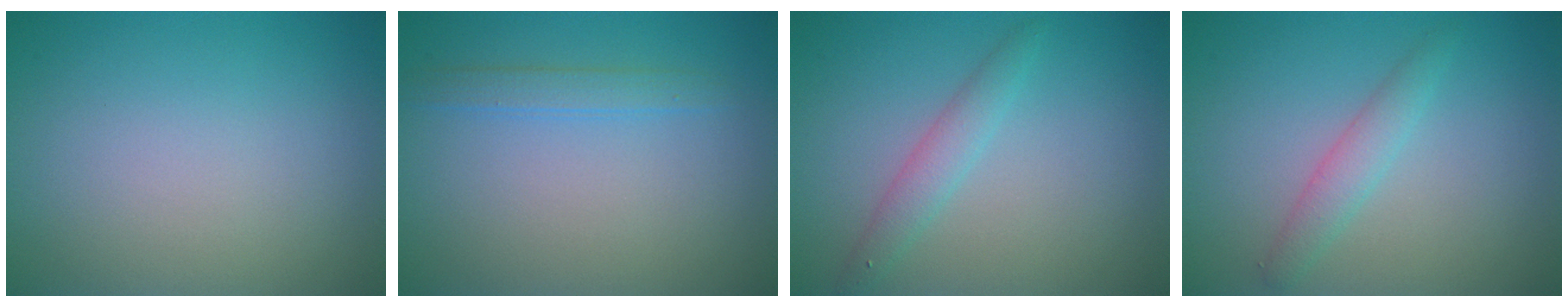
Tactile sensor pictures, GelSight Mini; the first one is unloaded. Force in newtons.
{"total": 1.5, "press": 1.5, "slide": 0.2}
{"total": 1.9, "press": 1.9, "slide": 0.1}
{"total": 2.0, "press": 2.0, "slide": 0.1}